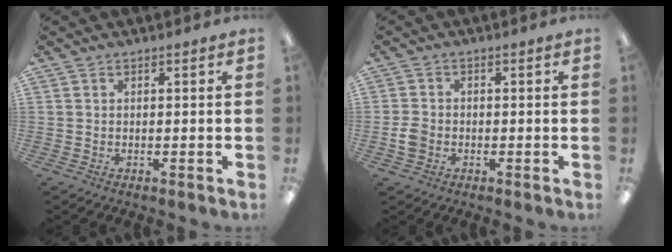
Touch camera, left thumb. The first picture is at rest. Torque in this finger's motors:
{"motor_torque": [-0.10, 0.12, 0.15, -0.15, 0.01]}